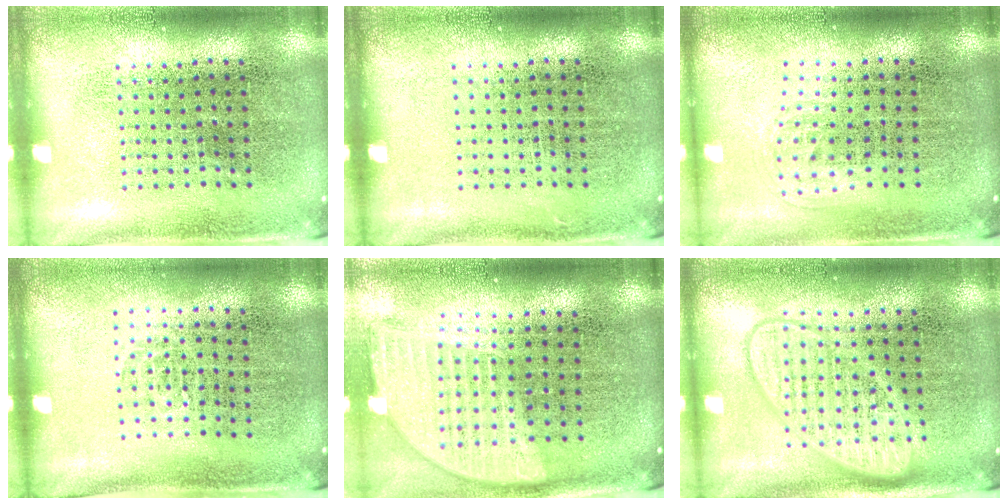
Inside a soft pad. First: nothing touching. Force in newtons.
{"total": 0.0}
{"total": 1.0, "press": 0.6, "slide": 0.8}
{"total": 0.5, "press": 0.4, "slide": 0.3}
{"total": 2.0, "press": 1.6, "slide": 1.2}
{"total": 2.7, "press": 2.7, "slide": 0.4}